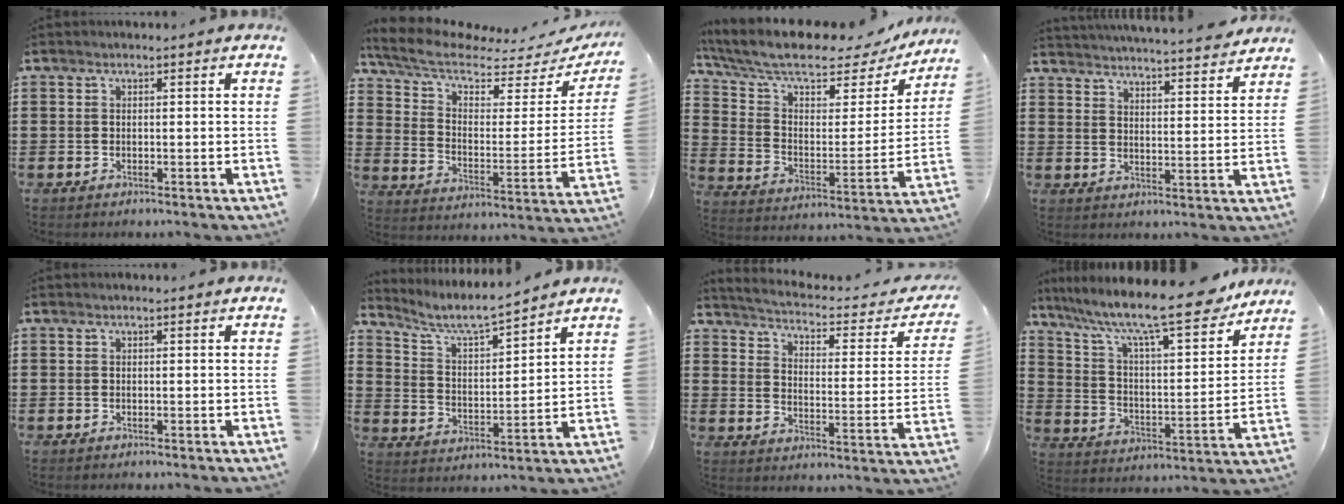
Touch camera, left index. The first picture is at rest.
{"total": 7.3, "force": [5.7, 2.4, 3.9], "torque": [-0.101, -0.035, 0.096]}
{"total": 10.3, "force": [8.1, 2.7, 5.7], "torque": [-0.143, -0.045, 0.140]}
{"total": 4.3, "force": [4.2, -0.6, 0.2], "torque": [-0.016, -0.039, 0.070]}
{"total": 0.0}
{"total": 6.1, "force": [5.4, 0.3, 2.9], "torque": [-0.078, -0.035, 0.088]}
{"total": 2.5, "force": [2.3, -0.1, 1.0], "torque": [-0.040, -0.027, 0.028]}
{"total": 13.3, "force": [10.9, 1.7, 7.5], "torque": [-0.158, -0.072, 0.178]}